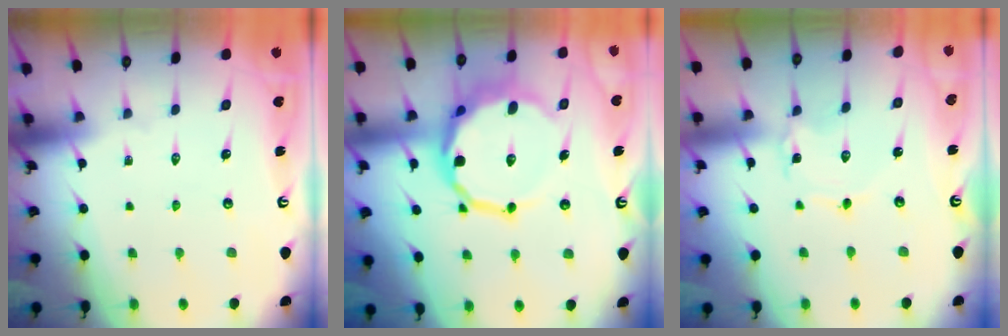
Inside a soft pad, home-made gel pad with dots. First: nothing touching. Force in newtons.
{"total": 13.9, "press": 13.4, "slide": 3.9}
{"total": 1.2, "press": 1.2, "slide": 0.1}